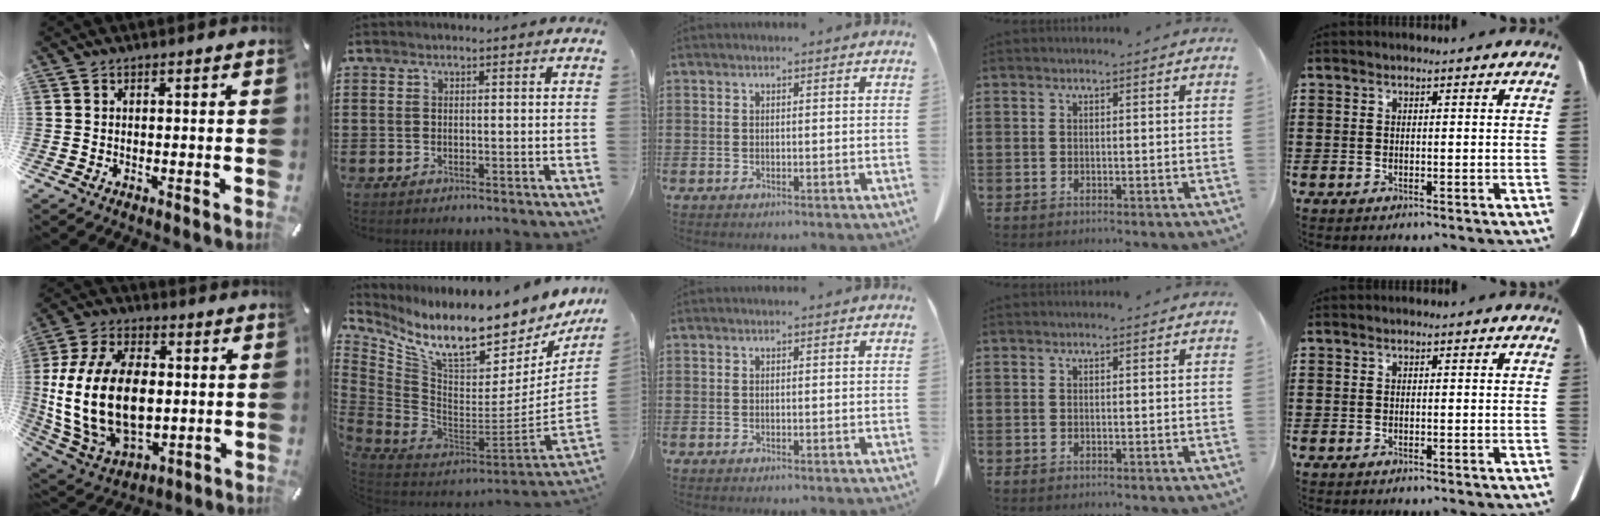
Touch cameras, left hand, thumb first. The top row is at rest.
{"thumb": {"total": 22.1, "force": [0.3, 14.9, 16.3], "torque": [-0.358, -0.001, 0.010]}, "index": {"total": 11.9, "force": [9.2, 2.6, 7.1], "torque": [-0.161, -0.084, 0.158]}}